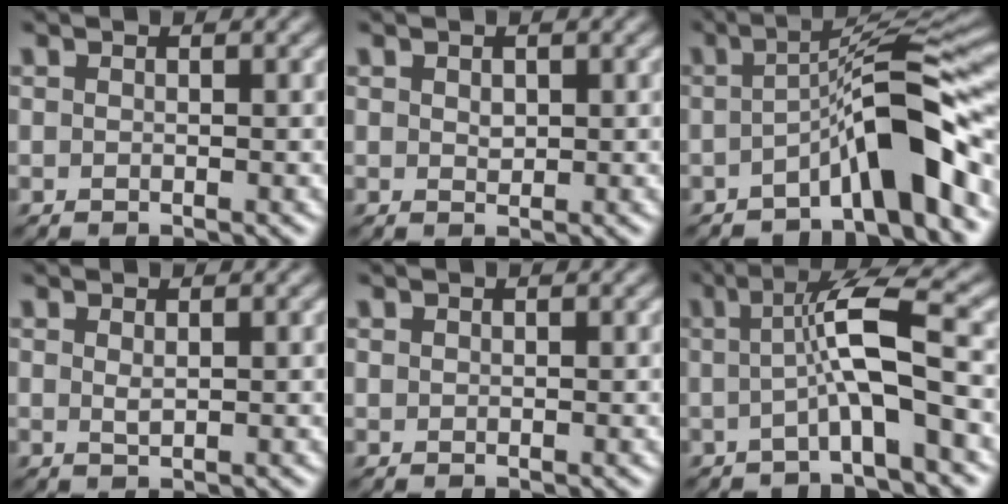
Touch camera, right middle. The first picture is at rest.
{"total": 0.9, "force": [0.3, 0.6, 0.6], "torque": [-0.011, -0.001, 0.009]}
{"total": 6.9, "force": [-2.9, 1.2, 6.1], "torque": [-0.089, 0.022, -0.054]}
{"total": 0.7, "force": [0.3, 0.2, 0.6], "torque": [-0.014, -0.001, 0.008]}
{"total": 0.0}
{"total": 5.5, "force": [-0.5, 0.8, 5.4], "torque": [-0.095, 0.015, -0.016]}